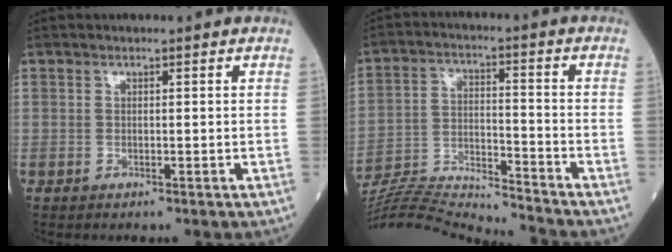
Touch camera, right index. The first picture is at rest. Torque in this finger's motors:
{"motor_torque": [-0.27, -0.18, -0.14, -0.05]}